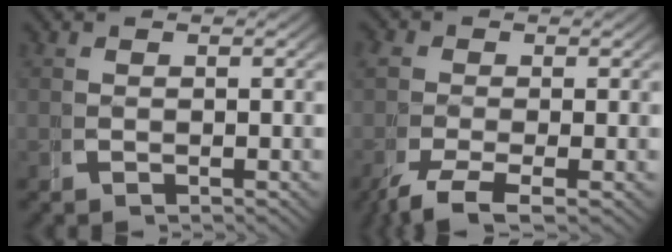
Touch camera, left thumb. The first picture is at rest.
{"total": 4.7, "force": [-2.1, 2.8, 3.1], "torque": [-0.073, -0.026, -0.027]}